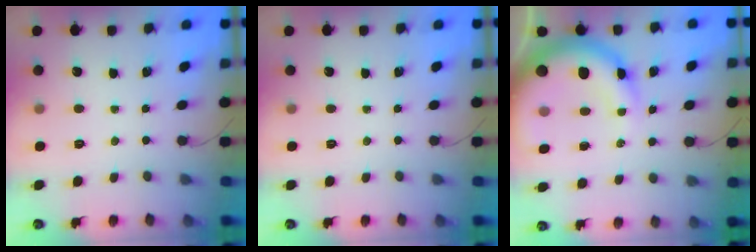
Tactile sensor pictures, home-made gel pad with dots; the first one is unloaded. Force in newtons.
{"total": 0.0}
{"total": 14.1, "press": 13.7, "slide": 3.0}